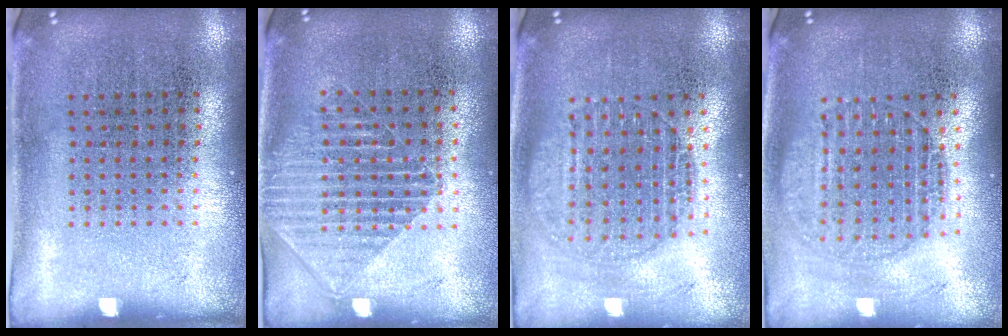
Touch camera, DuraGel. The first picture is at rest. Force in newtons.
{"total": 1.4, "press": 1.2, "slide": 0.8}
{"total": 1.8, "press": 1.5, "slide": 1.0}
{"total": 1.8, "press": 1.5, "slide": 1.0}